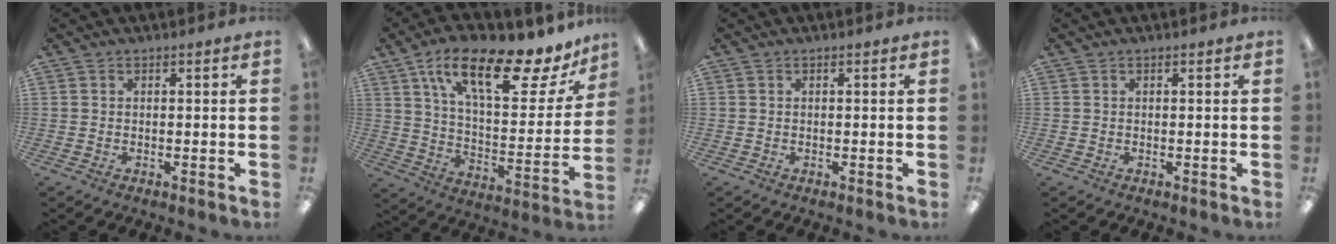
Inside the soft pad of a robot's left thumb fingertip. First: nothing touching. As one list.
[{"total": 21.2, "force": [13.5, 7.2, 14.8], "torque": [-0.236, -0.073, 0.219]}, {"total": 0.0}, {"total": 0.0}]